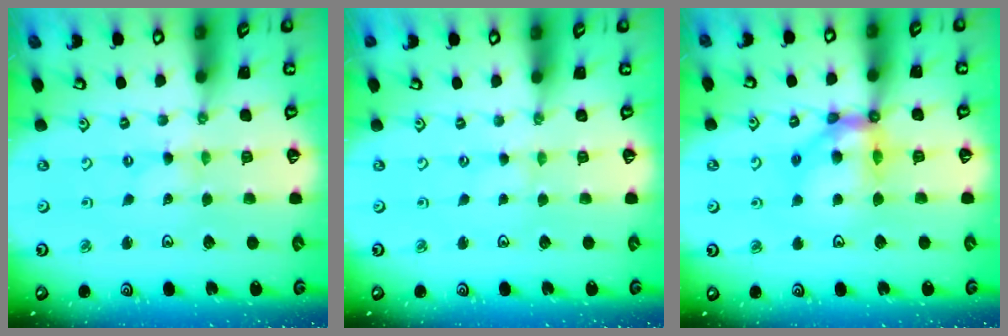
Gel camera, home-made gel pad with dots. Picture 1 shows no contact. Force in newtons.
{"total": 0.5, "press": 0.5, "slide": 0.1}
{"total": 11.7, "press": 11.6, "slide": 1.7}